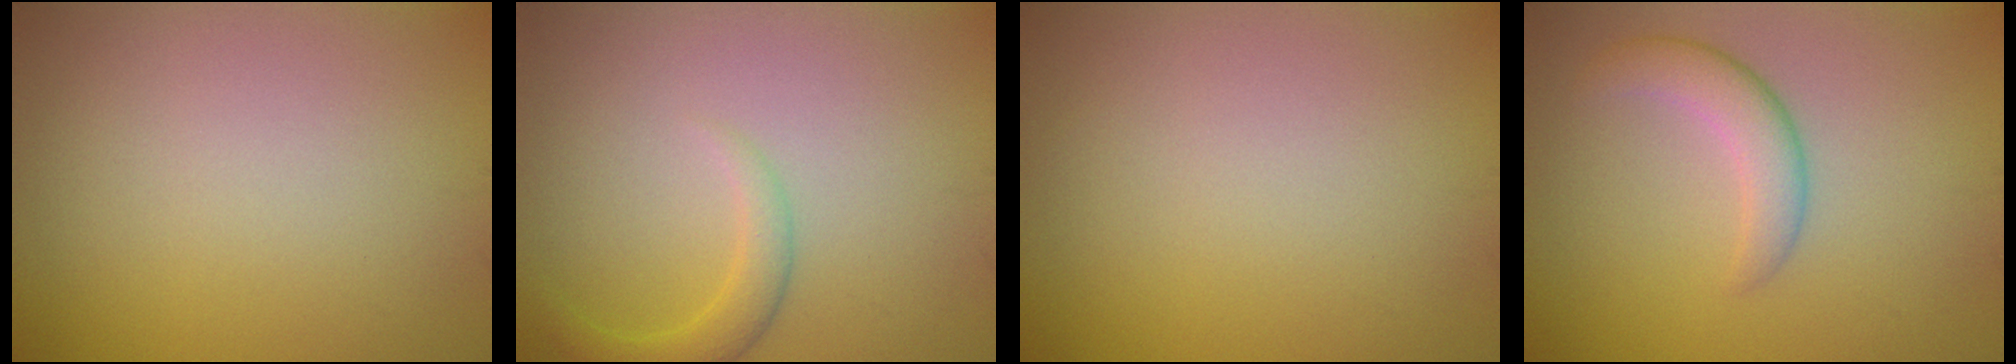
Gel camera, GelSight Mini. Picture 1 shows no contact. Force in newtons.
{"total": 2.2, "press": 2.2, "slide": 0.1}
{"total": 0.0}
{"total": 3.0, "press": 3.0, "slide": 0.1}